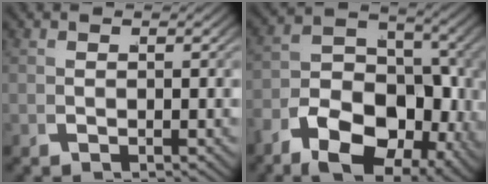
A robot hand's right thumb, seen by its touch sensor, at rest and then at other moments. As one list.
[{"total": 11.9, "force": [-2.8, 7.4, 8.9], "torque": [-0.132, -0.019, -0.054]}]